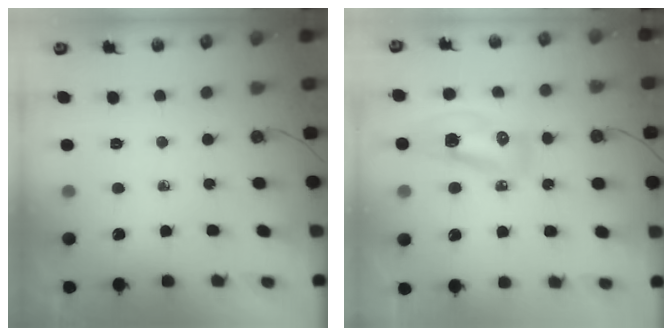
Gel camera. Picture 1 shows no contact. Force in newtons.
{"total": 8.8, "press": 8.7, "slide": 1.0}